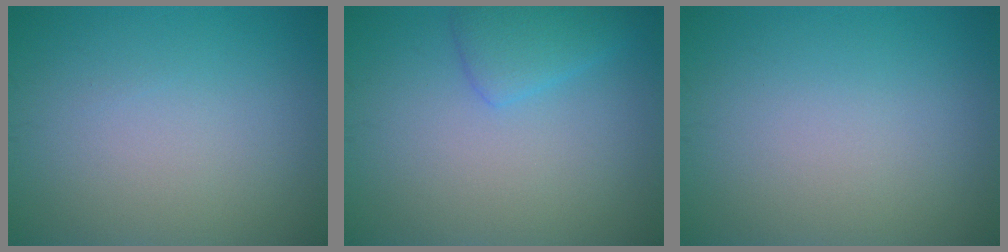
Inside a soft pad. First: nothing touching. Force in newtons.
{"total": 2.5, "press": 2.5, "slide": 0.0}
{"total": 0.0}